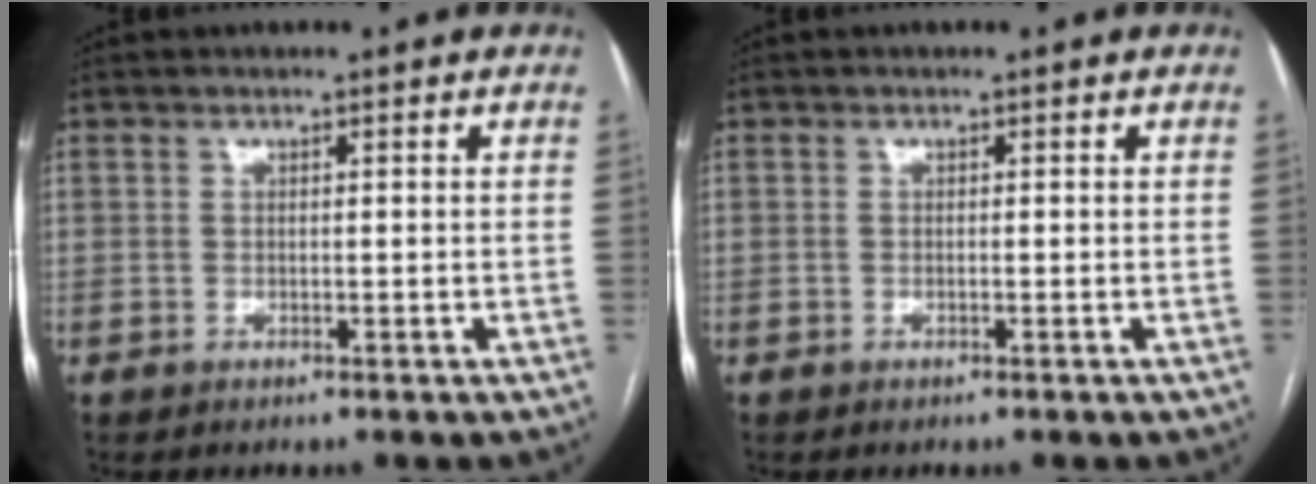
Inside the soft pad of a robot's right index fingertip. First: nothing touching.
{"total": 0.0}